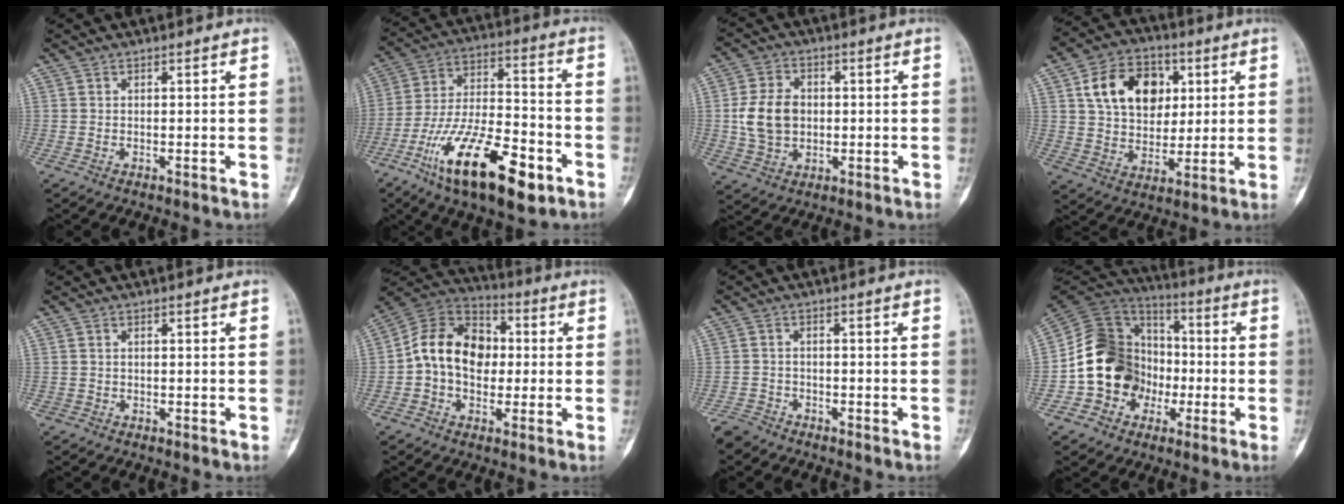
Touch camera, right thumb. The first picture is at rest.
{"total": 22.3, "force": [-11.0, 8.5, 17.5], "torque": [-0.318, 0.046, -0.185]}
{"total": 9.4, "force": [0.1, 7.0, 6.2], "torque": [-0.099, 0.005, 0.004]}
{"total": 15.1, "force": [4.6, 10.8, 9.5], "torque": [-0.120, -0.005, 0.076]}
{"total": 0.7, "force": [-0.4, 0.6, -0.1], "torque": [0.005, 0.004, -0.011]}
{"total": 14.6, "force": [-0.1, 10.7, 9.8], "torque": [-0.144, 0.035, -0.013]}
{"total": 3.5, "force": [-3.0, 1.6, 0.3], "torque": [-0.008, 0.007, -0.061]}
{"total": 17.3, "force": [-3.4, 14.7, 8.5], "torque": [-0.115, 0.053, -0.060]}